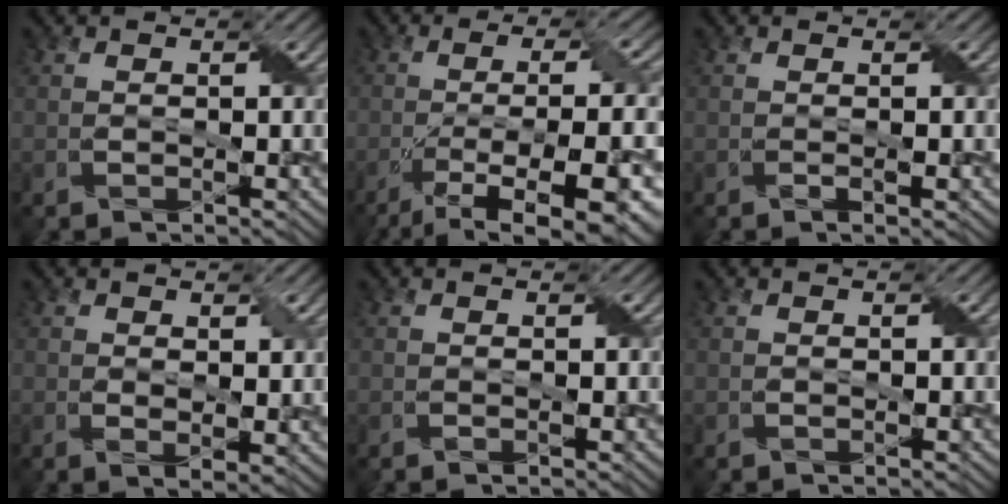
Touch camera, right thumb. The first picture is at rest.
{"total": 12.9, "force": [-5.4, 3.0, 11.4], "torque": [-0.184, -0.003, -0.075]}
{"total": 0.9, "force": [0.0, -0.2, 0.9], "torque": [-0.018, -0.001, -0.003]}
{"total": 2.6, "force": [0.9, 1.3, 2.1], "torque": [-0.047, -0.009, 0.020]}
{"total": 0.0}
{"total": 0.0}